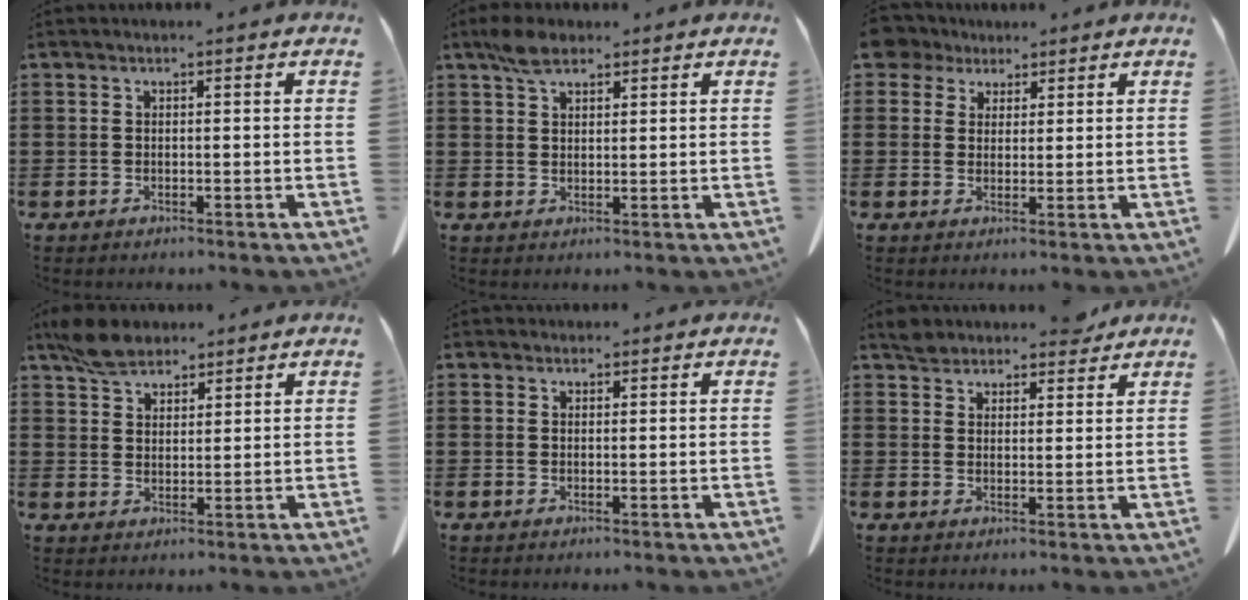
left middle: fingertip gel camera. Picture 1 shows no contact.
{"total": 3.9, "force": [2.8, 1.6, 2.2], "torque": [-0.050, 0.006, 0.052]}
{"total": 4.3, "force": [3.2, 2.7, 1.0], "torque": [-0.030, 0.008, 0.060]}
{"total": 5.6, "force": [4.6, 2.5, 2.0], "torque": [-0.047, -0.002, 0.087]}
{"total": 1.0, "force": [0.9, 0.4, 0.1], "torque": [-0.004, 0.000, 0.019]}
{"total": 4.8, "force": [4.5, 1.5, 1.0], "torque": [-0.025, -0.009, 0.086]}